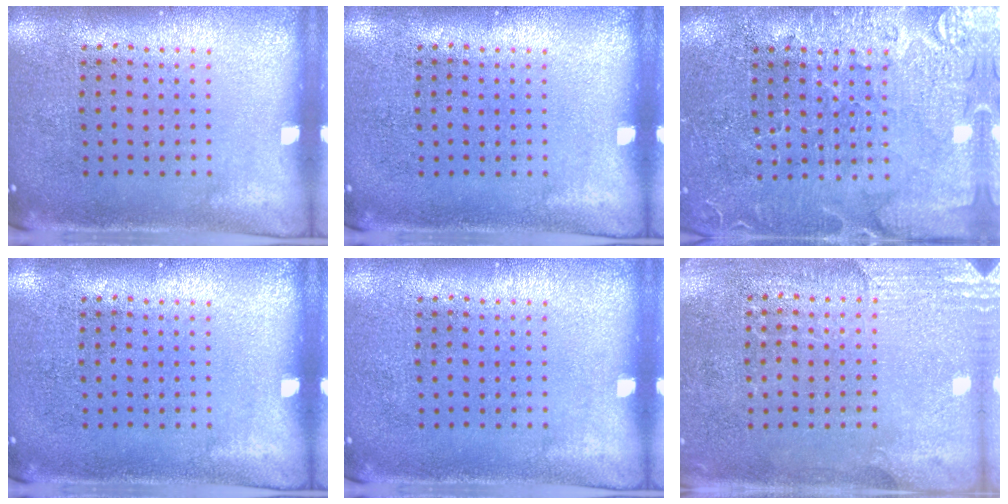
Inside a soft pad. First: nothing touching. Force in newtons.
{"total": 0.0}
{"total": 3.7, "press": 3.5, "slide": 1.1}
{"total": 0.0}
{"total": 0.0}
{"total": 2.7, "press": 2.5, "slide": 0.9}